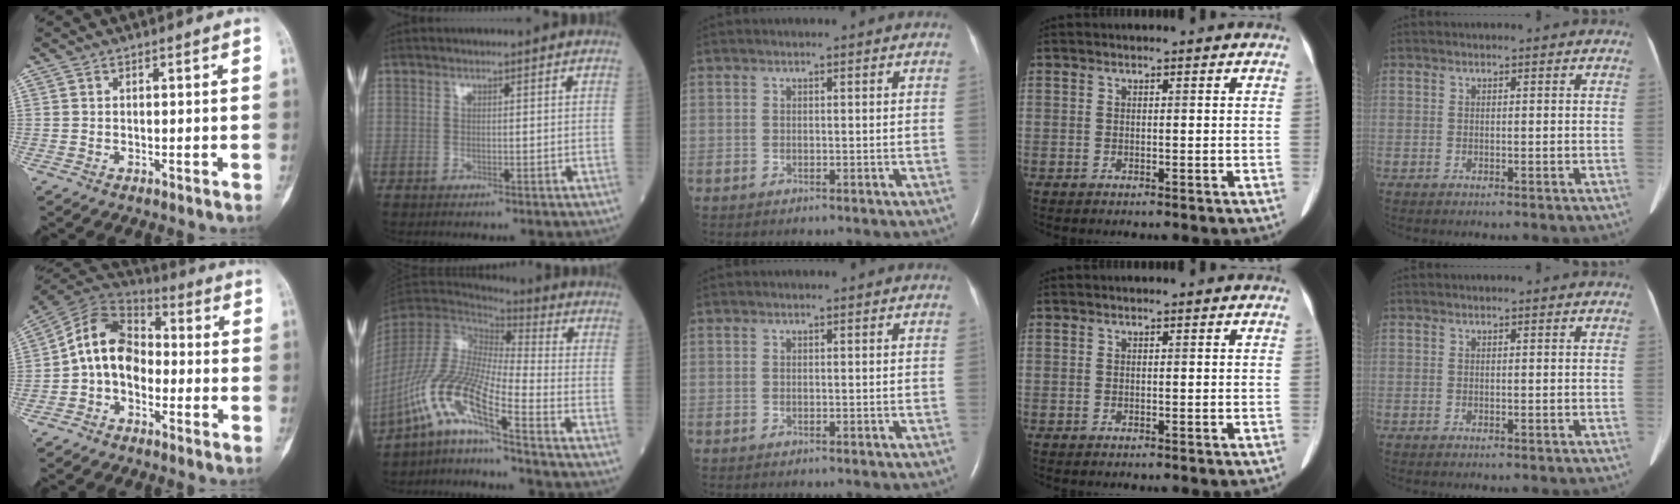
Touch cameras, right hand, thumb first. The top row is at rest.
{"thumb": {"total": 11.6, "force": [-1.9, 8.6, 7.5], "torque": [-0.112, 0.042, -0.050]}, "index": {"total": 11.3, "force": [-7.3, 0.0, 8.6], "torque": [-0.184, -0.008, -0.148]}}